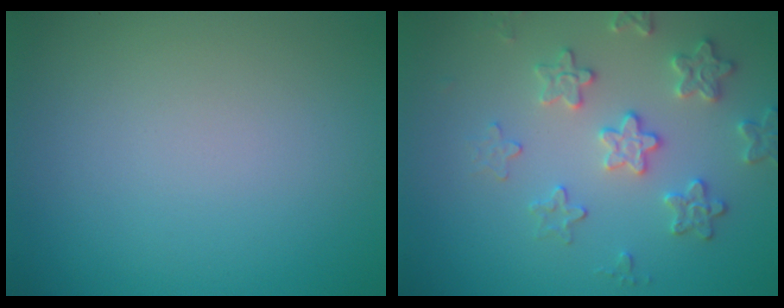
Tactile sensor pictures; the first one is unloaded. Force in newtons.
{"total": 3.6, "press": 3.4, "slide": 1.2}